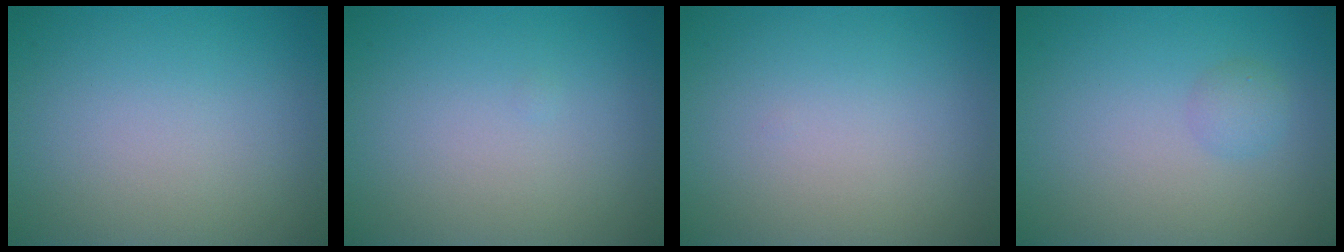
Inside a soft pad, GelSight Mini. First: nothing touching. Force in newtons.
{"total": 0.0}
{"total": 0.0}
{"total": 1.2, "press": 1.2, "slide": 0.0}